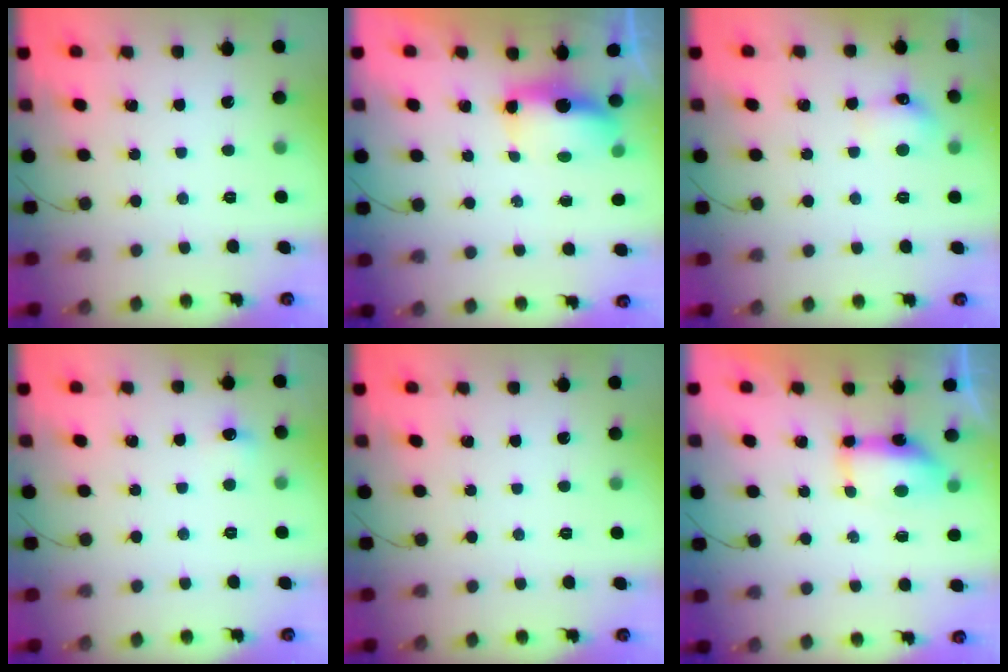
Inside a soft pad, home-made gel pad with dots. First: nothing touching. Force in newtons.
{"total": 7.6, "press": 7.5, "slide": 0.8}
{"total": 6.7, "press": 6.5, "slide": 1.6}
{"total": 4.5, "press": 4.3, "slide": 1.3}
{"total": 0.0}
{"total": 13.9, "press": 8.9, "slide": 10.7}